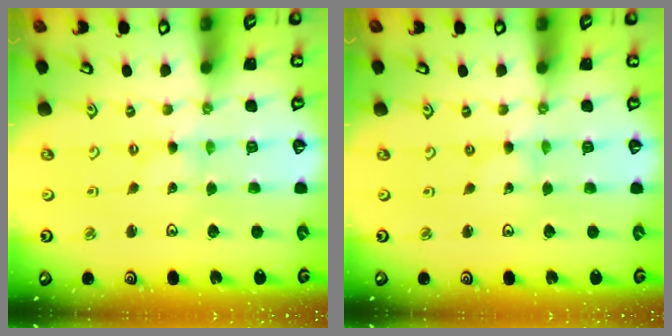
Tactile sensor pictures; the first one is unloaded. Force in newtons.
{"total": 0.0}